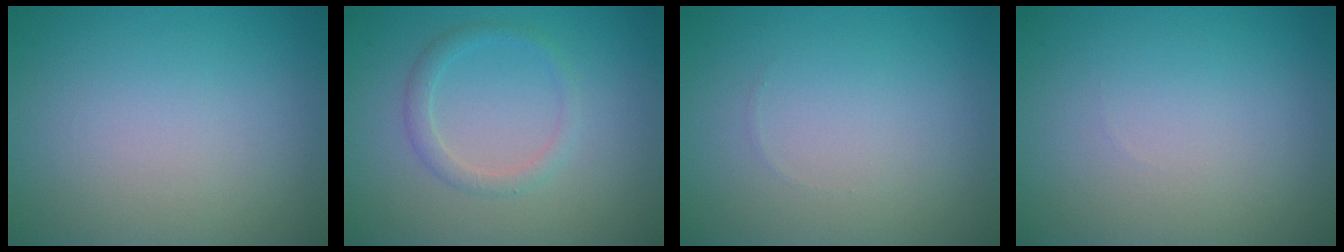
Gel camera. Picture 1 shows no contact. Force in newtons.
{"total": 1.7, "press": 1.7, "slide": 0.0}
{"total": 0.0}
{"total": 0.0}